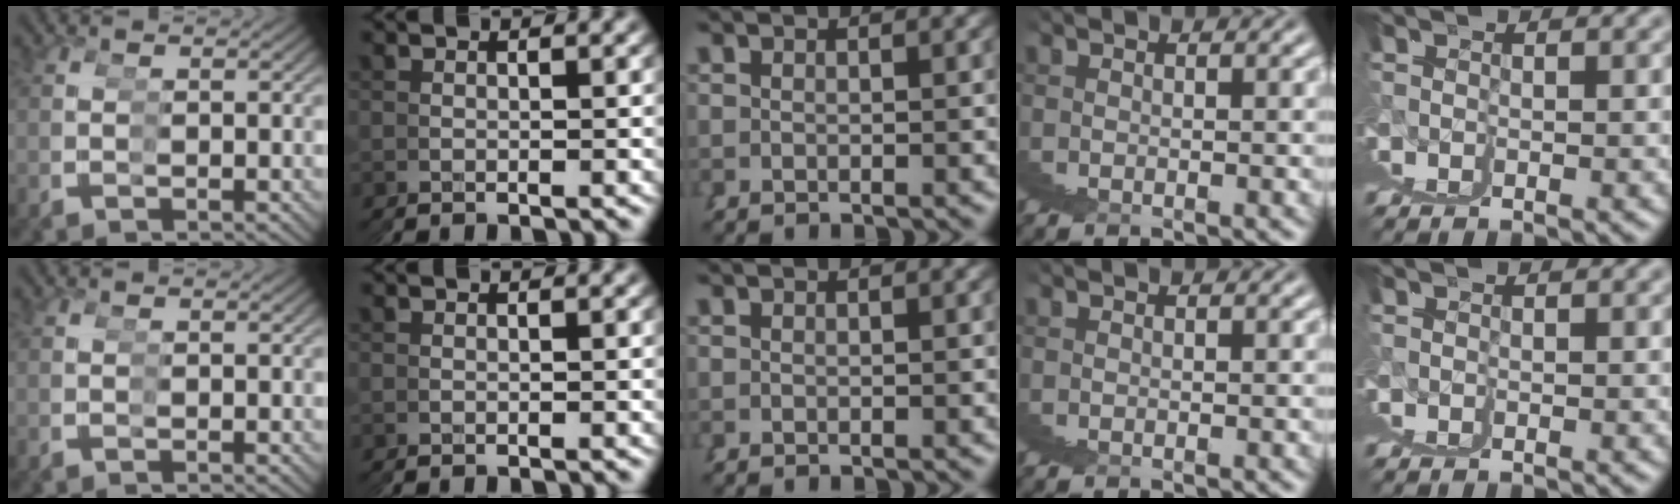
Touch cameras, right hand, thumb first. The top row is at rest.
{}